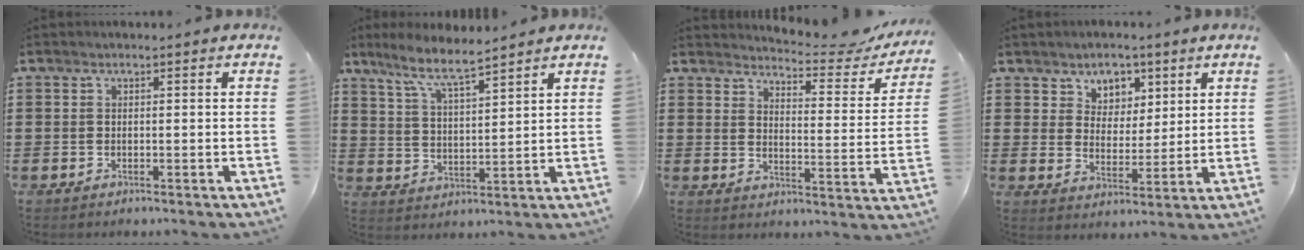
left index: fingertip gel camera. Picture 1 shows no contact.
{"total": 6.3, "force": [5.4, 0.1, 3.3], "torque": [-0.083, -0.021, 0.092]}
{"total": 4.4, "force": [4.2, 0.2, 1.4], "torque": [-0.036, -0.037, 0.063]}
{"total": 4.6, "force": [3.0, 3.6, -0.1], "torque": [-0.019, -0.004, 0.049]}